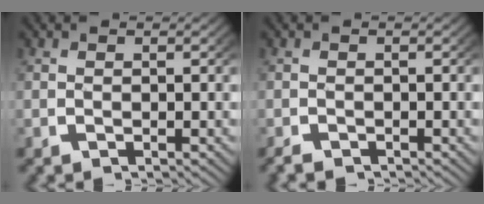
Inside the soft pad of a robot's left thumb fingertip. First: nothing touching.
{"total": 1.1, "force": [-1.0, 0.4, 0.1], "torque": [-0.002, -0.009, -0.019]}